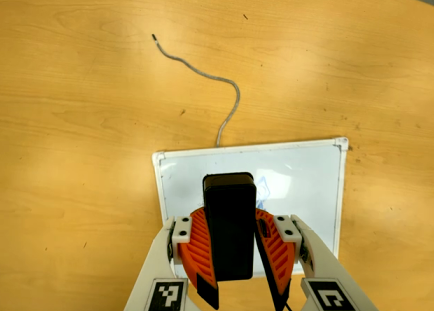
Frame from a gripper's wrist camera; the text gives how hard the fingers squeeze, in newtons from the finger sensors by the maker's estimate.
{"total": 9.2, "left": 9.5, "right": 8.9}